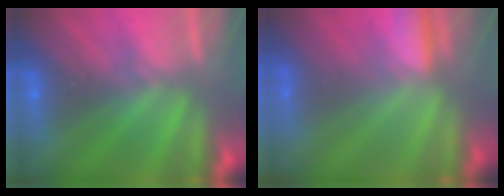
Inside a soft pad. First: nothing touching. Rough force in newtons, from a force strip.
{"total": 2.9}